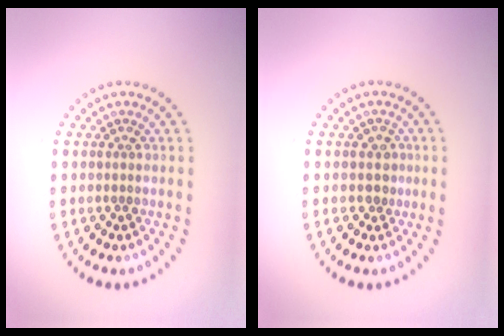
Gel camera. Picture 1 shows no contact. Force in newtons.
{"total": 1.1, "press": 0.8, "slide": 0.8}